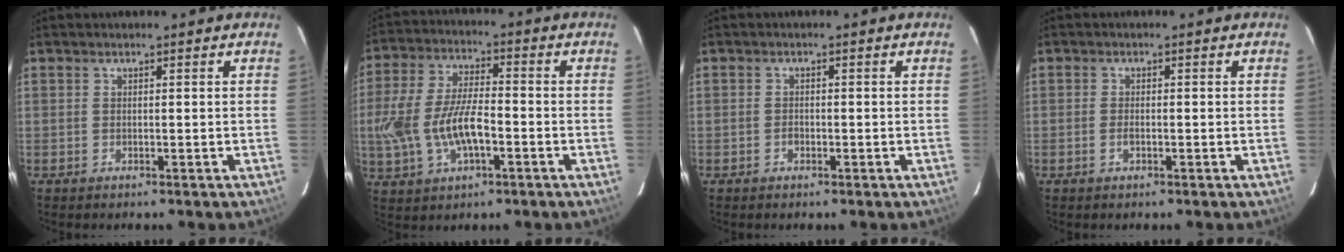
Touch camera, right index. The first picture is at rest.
{"total": 13.7, "force": [-3.2, 6.1, 11.8], "torque": [-0.253, 0.000, -0.053]}
{"total": 1.1, "force": [-0.5, 0.9, 0.5], "torque": [-0.008, 0.003, -0.008]}
{"total": 1.5, "force": [-0.6, 0.7, 1.1], "torque": [-0.024, 0.000, -0.011]}